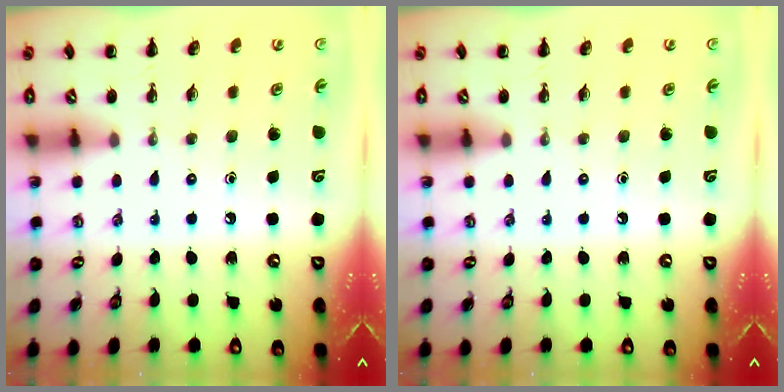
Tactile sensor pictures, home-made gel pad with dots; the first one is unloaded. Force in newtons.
{"total": 0.0}